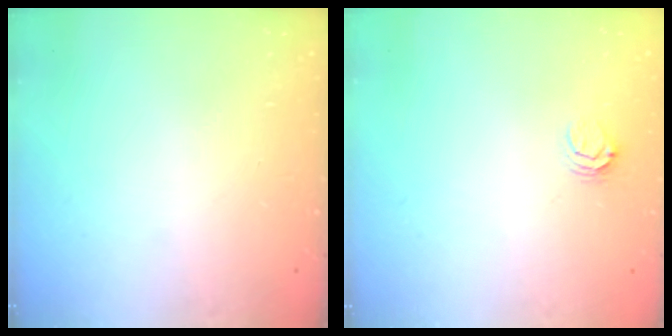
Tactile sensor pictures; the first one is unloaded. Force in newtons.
{"total": 3.4, "press": 3.4, "slide": 0.2}